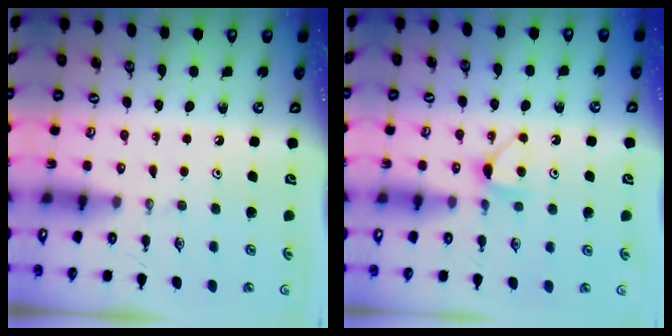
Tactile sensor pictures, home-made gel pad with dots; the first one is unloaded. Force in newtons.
{"total": 6.8, "press": 6.7, "slide": 0.8}